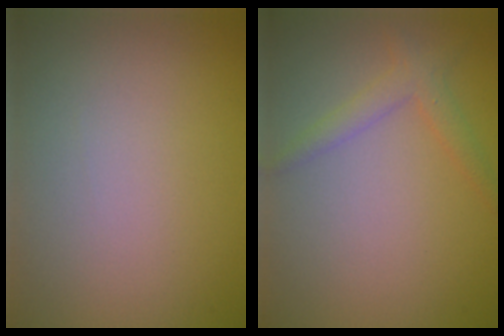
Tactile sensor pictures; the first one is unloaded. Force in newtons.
{"total": 2.0, "press": 2.0, "slide": 0.1}